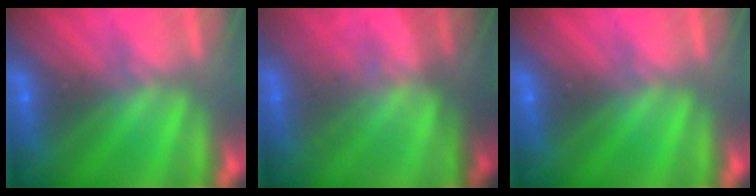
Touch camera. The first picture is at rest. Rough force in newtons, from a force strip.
{"total": 1.3}
{"total": 0.0}